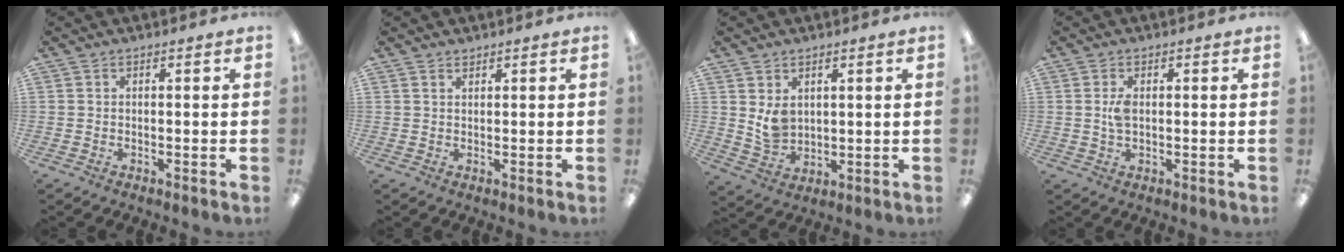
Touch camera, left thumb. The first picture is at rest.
{"total": 1.0, "force": [1.0, 0.4, 0.1], "torque": [-0.003, 0.000, 0.019]}
{"total": 5.7, "force": [2.5, 4.2, 2.9], "torque": [-0.048, -0.004, 0.049]}
{"total": 3.6, "force": [0.5, 2.0, 3.0], "torque": [-0.069, 0.005, 0.004]}